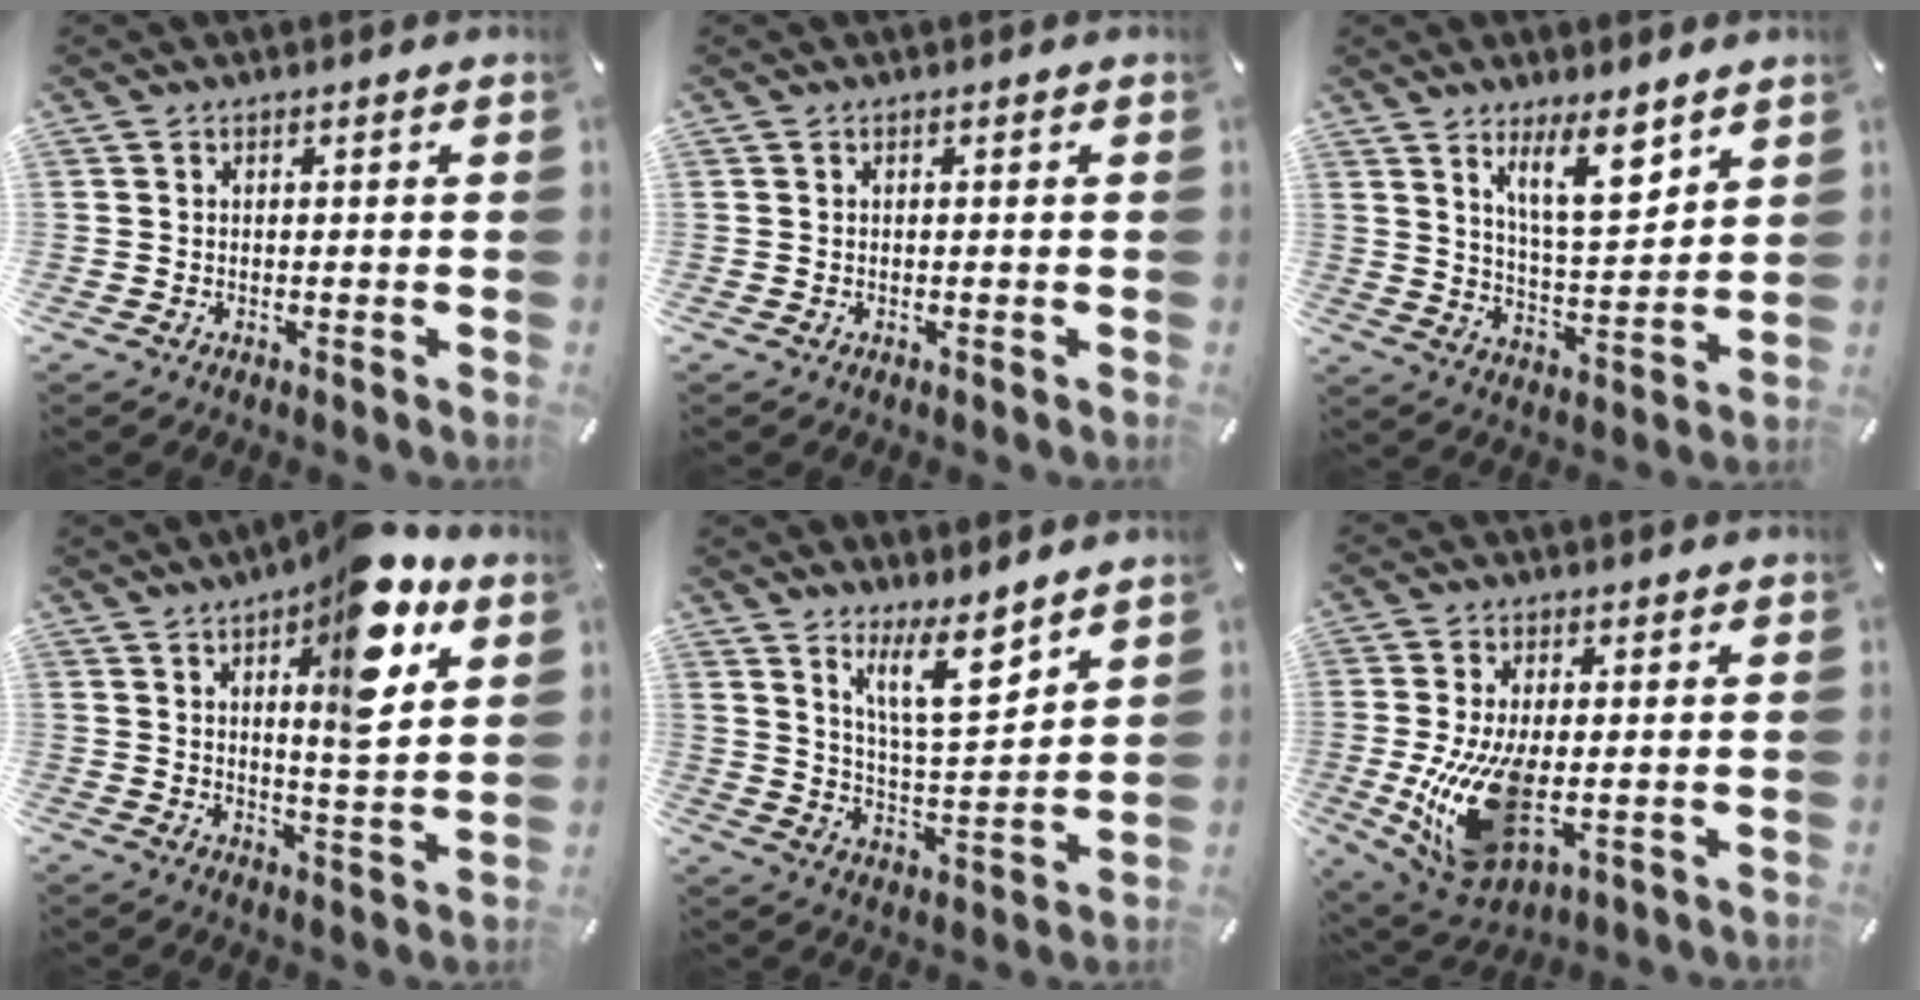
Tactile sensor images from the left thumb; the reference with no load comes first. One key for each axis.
{"total": 0.0}
{"total": 11.6, "fx": 8.1, "fy": 3.5, "fz": 7.5, "tx": -0.120, "ty": -0.052, "tz": 0.140}
{"total": 15.9, "fx": 8.3, "fy": 5.2, "fz": 12.5, "tx": -0.165, "ty": -0.047, "tz": 0.125}
{"total": 12.3, "fx": 8.6, "fy": 3.5, "fz": 8.0, "tx": -0.136, "ty": -0.052, "tz": 0.150}
{"total": 15.9, "fx": -1.1, "fy": 8.6, "fz": 13.3, "tx": -0.262, "ty": -0.026, "tz": -0.012}